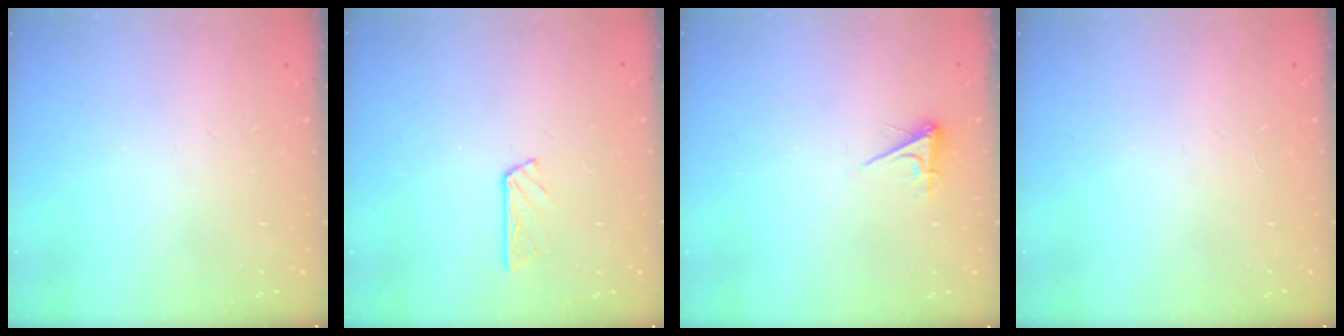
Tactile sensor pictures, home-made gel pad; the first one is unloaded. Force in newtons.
{"total": 3.2, "press": 3.2, "slide": 0.3}
{"total": 3.4, "press": 3.4, "slide": 0.6}
{"total": 0.0}